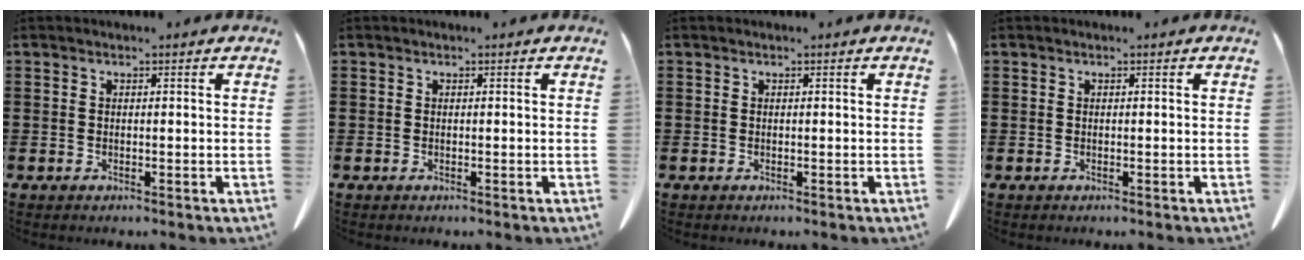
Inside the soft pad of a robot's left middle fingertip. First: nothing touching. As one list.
[{"total": 0.0}, {"total": 0.0}, {"total": 0.0}]